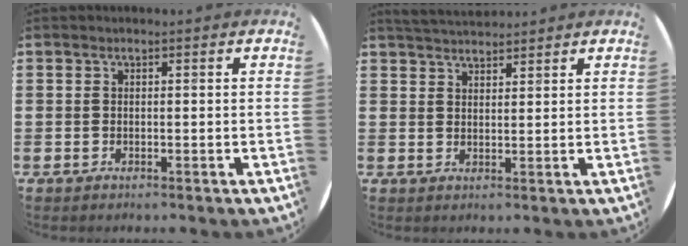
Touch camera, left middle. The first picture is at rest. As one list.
[{"total": 3.6, "force": [3.5, 0.4, 0.4], "torque": [-0.015, -0.007, 0.066]}]